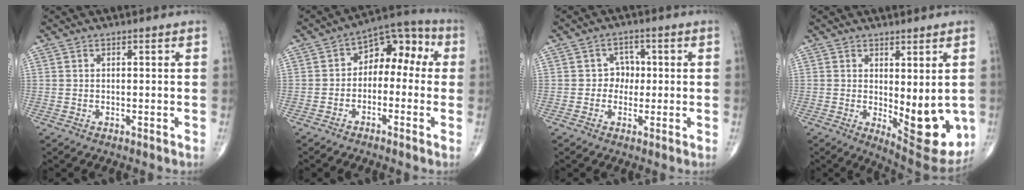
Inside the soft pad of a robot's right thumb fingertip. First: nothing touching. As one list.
[{"total": 9.5, "force": [-0.3, 6.4, 7.0], "torque": [-0.058, 0.050, -0.024]}, {"total": 3.5, "force": [-0.1, 3.2, 1.5], "torque": [0.008, 0.011, -0.011]}, {"total": 12.5, "force": [-1.2, 5.0, 11.4], "torque": [-0.122, -0.029, -0.001]}]